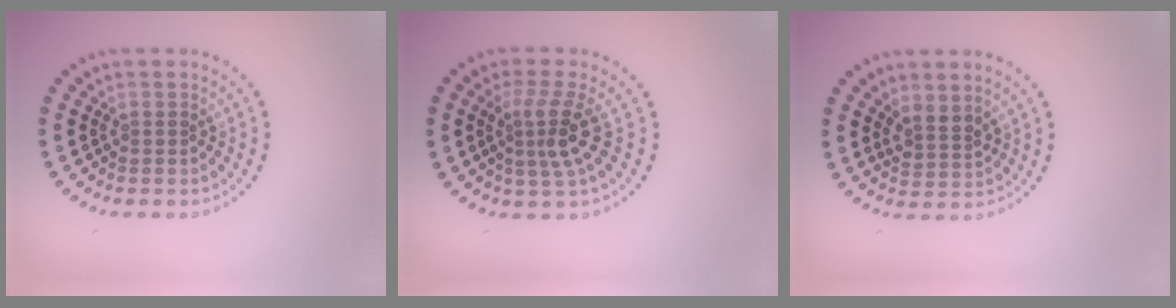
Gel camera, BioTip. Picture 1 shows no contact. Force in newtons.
{"total": 3.2, "press": 2.2, "slide": 2.3}
{"total": 1.9, "press": 1.4, "slide": 1.3}